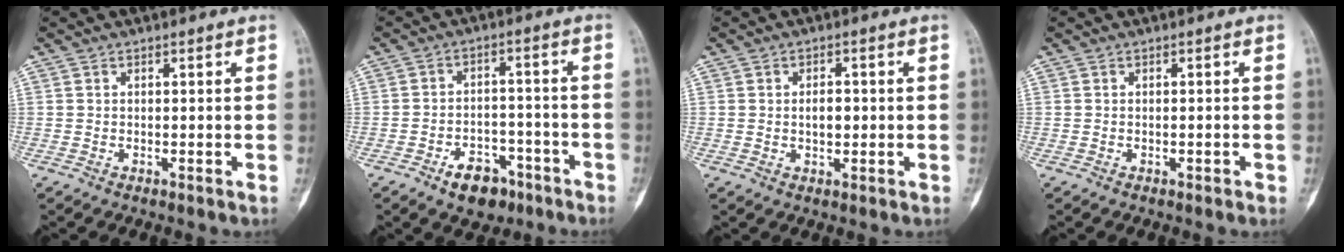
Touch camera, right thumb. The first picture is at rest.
{"total": 8.6, "force": [-5.3, 5.3, 4.2], "torque": [-0.032, 0.041, -0.078]}
{"total": 3.3, "force": [-0.1, 2.1, 2.5], "torque": [-0.026, 0.005, -0.002]}
{"total": 0.8, "force": [-0.3, 0.4, 0.6], "torque": [-0.010, 0.009, -0.003]}